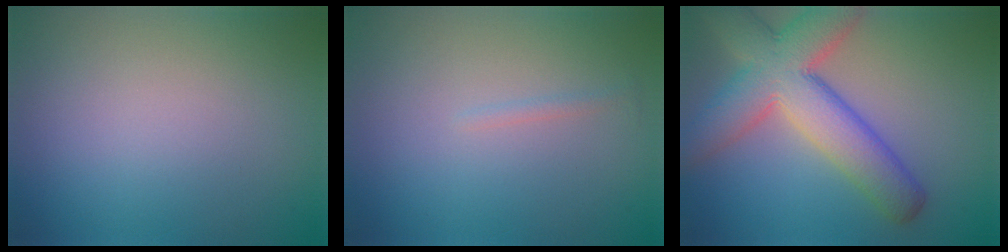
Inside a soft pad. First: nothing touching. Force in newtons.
{"total": 0.6, "press": 0.6, "slide": 0.0}
{"total": 8.9, "press": 8.9, "slide": 0.4}